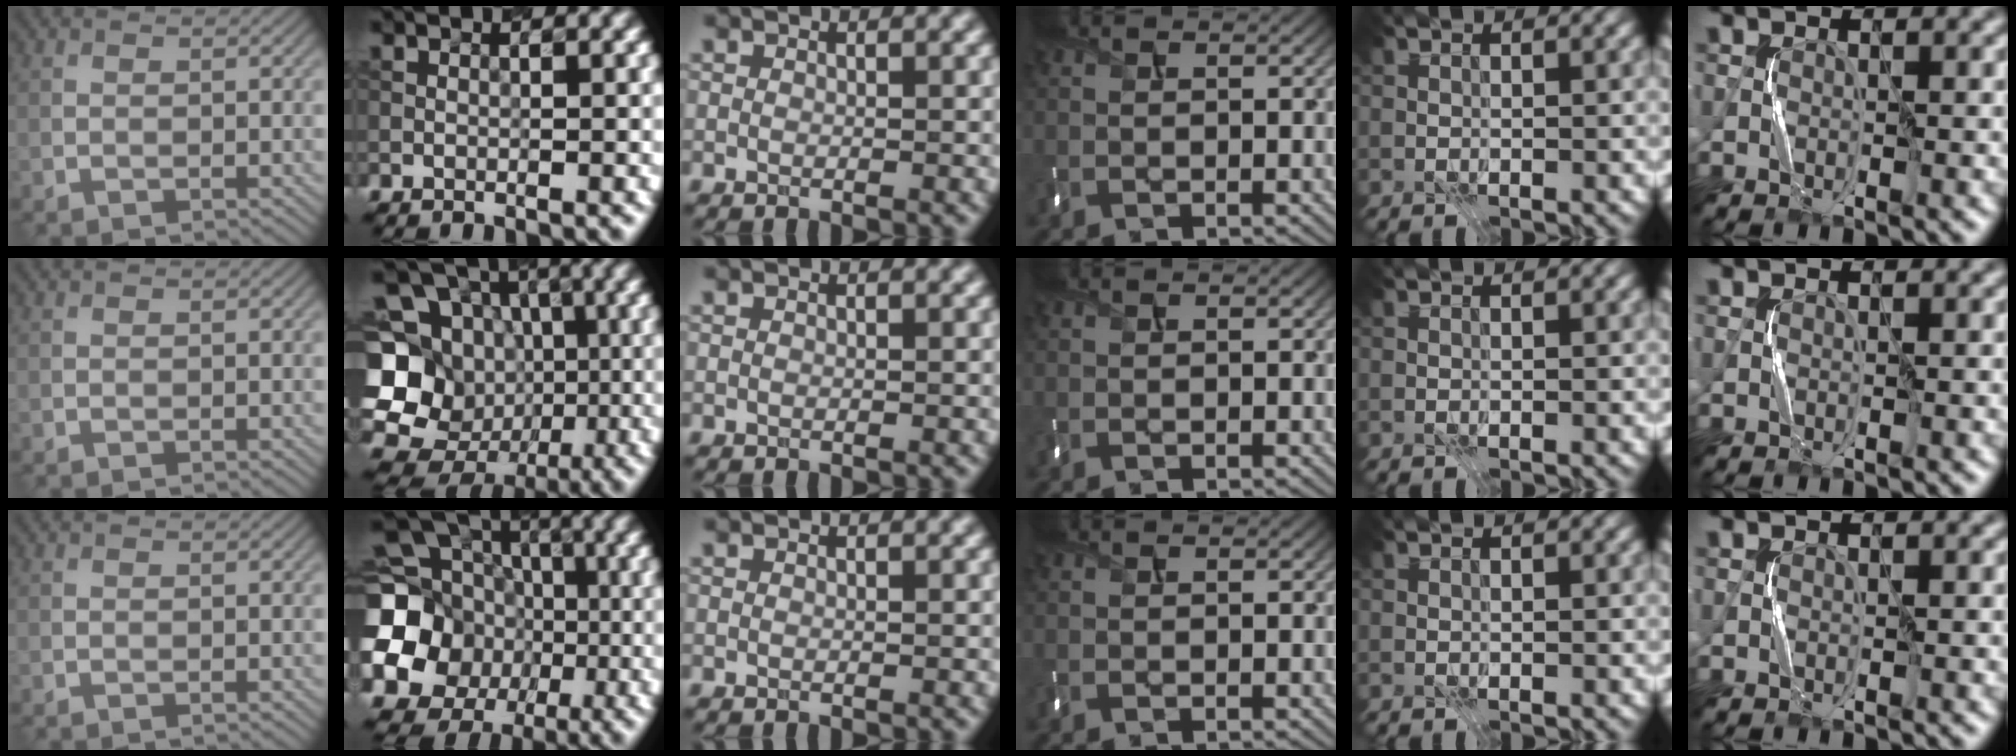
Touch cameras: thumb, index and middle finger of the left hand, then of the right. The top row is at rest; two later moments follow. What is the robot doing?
{"motion": "press", "object": "keyboard"}